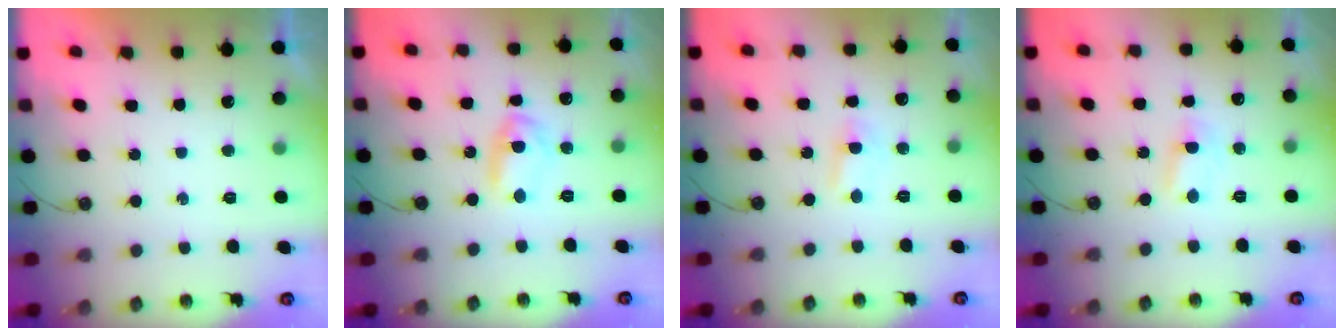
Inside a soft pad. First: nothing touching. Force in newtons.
{"total": 6.6, "press": 6.5, "slide": 0.4}
{"total": 4.8, "press": 1.8, "slide": 4.5}
{"total": 2.8, "press": 2.8, "slide": 0.3}